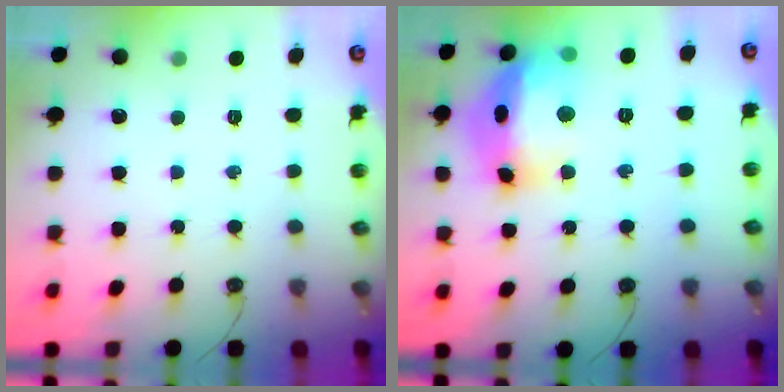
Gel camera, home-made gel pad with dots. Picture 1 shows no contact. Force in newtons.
{"total": 18.8, "press": 18.7, "slide": 1.9}